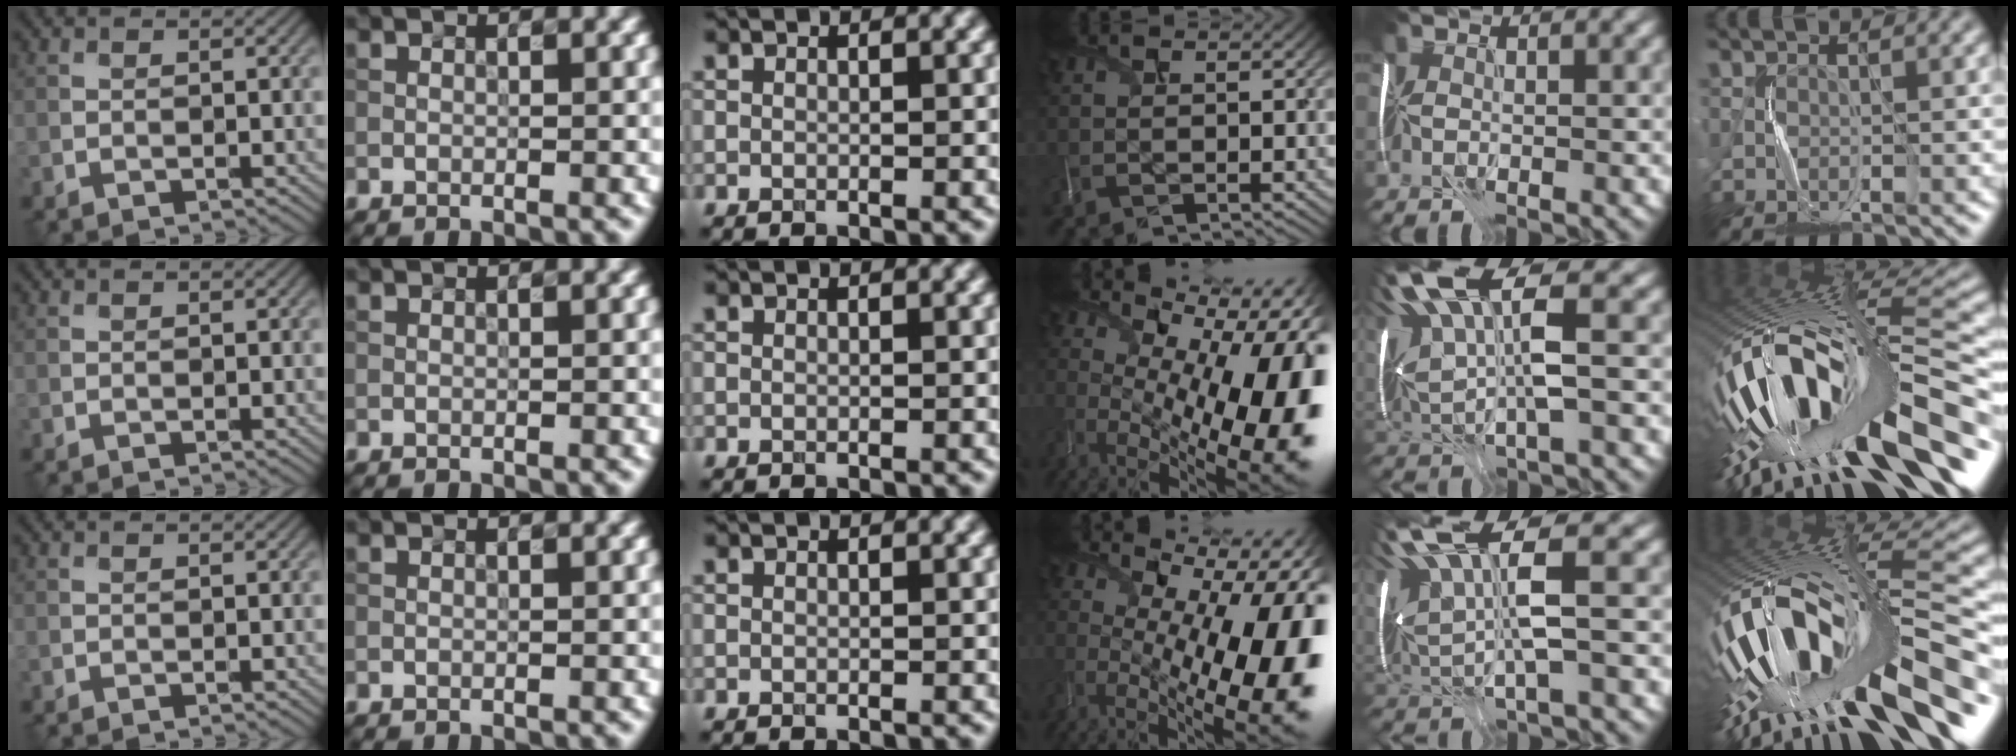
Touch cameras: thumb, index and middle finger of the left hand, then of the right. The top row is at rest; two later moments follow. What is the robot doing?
{"motion": "shake", "object": "plastic piggy bank"}